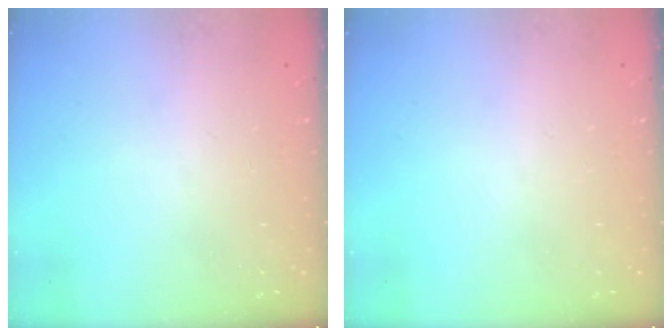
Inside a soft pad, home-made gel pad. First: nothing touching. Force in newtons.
{"total": 0.0}